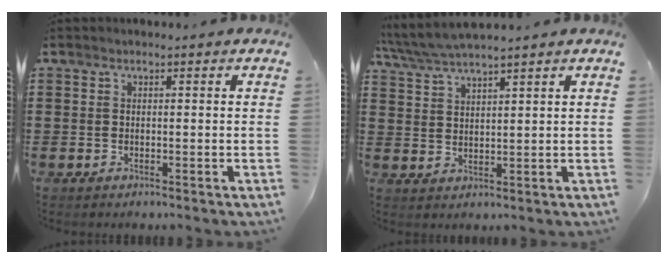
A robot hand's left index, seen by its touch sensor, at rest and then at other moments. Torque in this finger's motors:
{"motor_torque": [0.21, 0.21, 0.21, 0.09]}